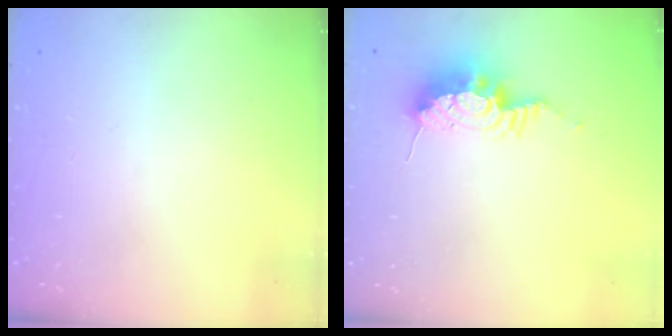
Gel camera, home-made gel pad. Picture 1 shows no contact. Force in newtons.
{"total": 9.6, "press": 9.6, "slide": 0.7}